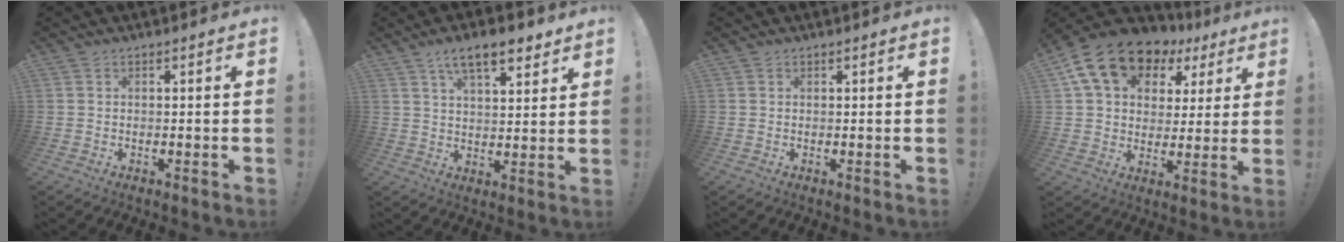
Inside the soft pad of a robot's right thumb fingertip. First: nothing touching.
{"total": 10.2, "force": [6.5, 3.7, 6.9], "torque": [-0.103, -0.024, 0.112]}
{"total": 0.0}
{"total": 17.2, "force": [9.0, 11.5, 9.0], "torque": [-0.150, -0.042, 0.173]}